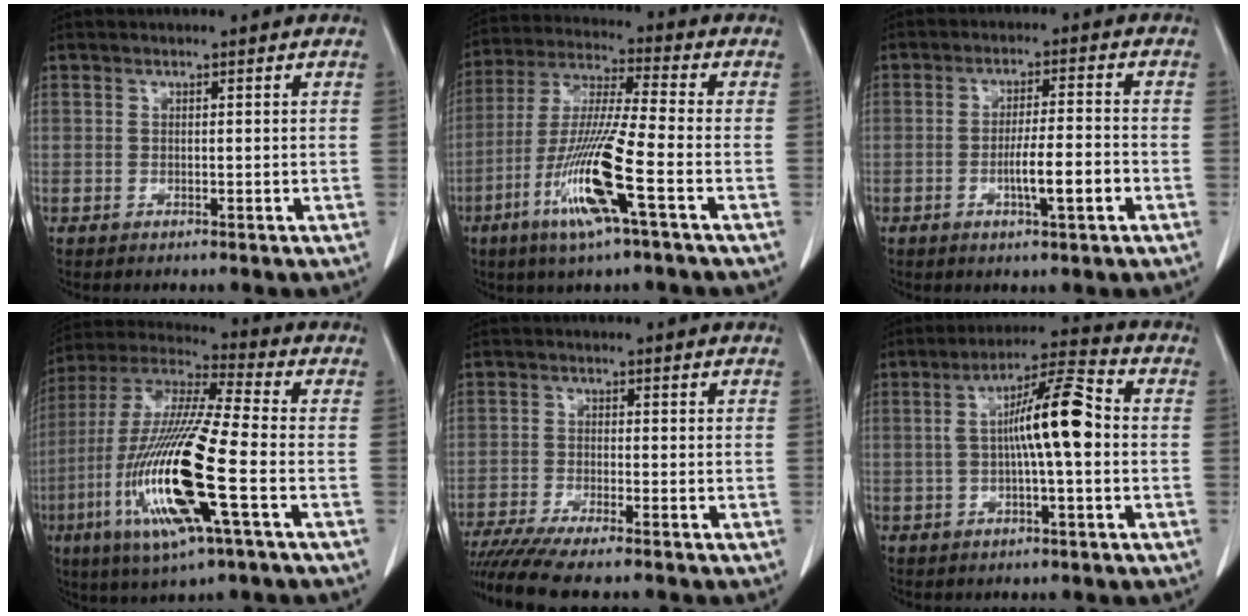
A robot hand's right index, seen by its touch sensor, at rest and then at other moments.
{"total": 13.9, "force": [-5.5, -0.2, 12.7], "torque": [-0.264, -0.017, -0.110]}
{"total": 6.0, "force": [-2.1, 0.4, 5.6], "torque": [-0.097, -0.001, -0.033]}
{"total": 20.7, "force": [-5.8, 1.8, 19.8], "torque": [-0.432, -0.028, -0.113]}
{"total": 10.8, "force": [-9.2, 0.0, 5.5], "torque": [-0.078, -0.021, -0.147]}
{"total": 10.2, "force": [0.2, 1.3, 10.1], "torque": [-0.178, 0.025, -0.002]}